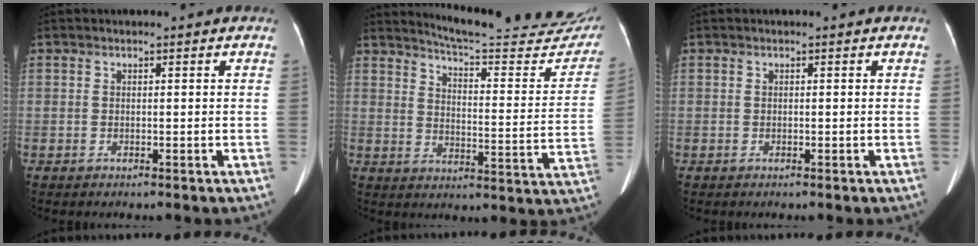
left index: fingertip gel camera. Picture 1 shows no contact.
{"total": 23.0, "force": [21.6, 2.5, 7.4], "torque": [-0.092, -0.093, 0.255]}
{"total": 0.0}